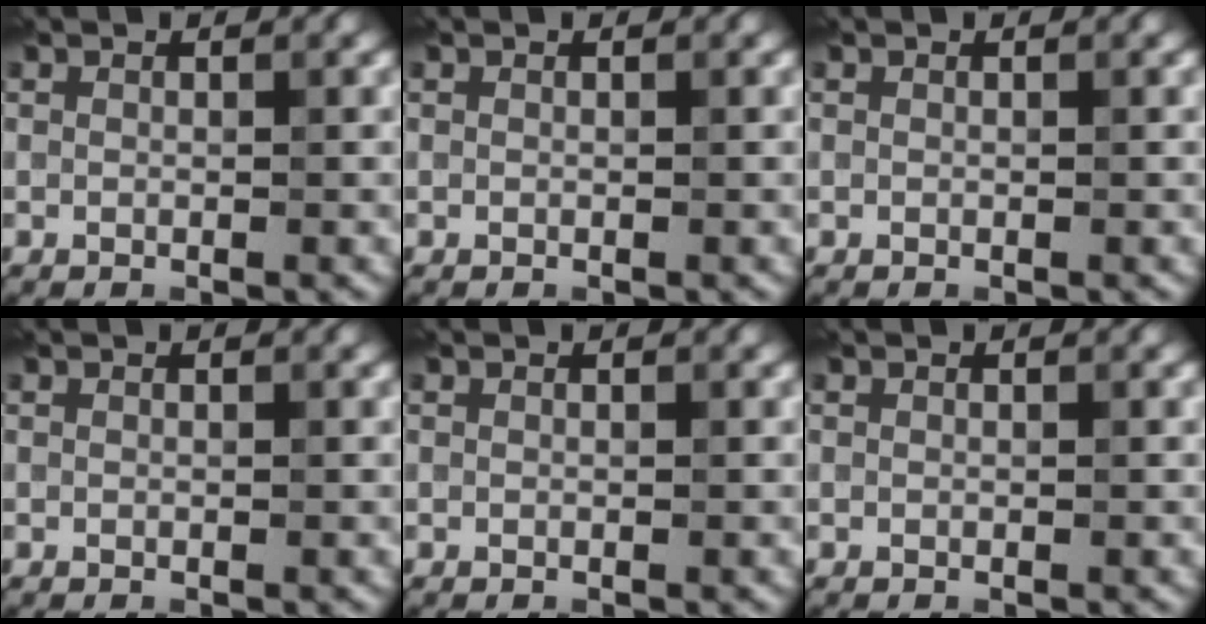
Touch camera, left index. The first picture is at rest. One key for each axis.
{"total": 0.0}
{"total": 0.0}
{"total": 0.0}
{"total": 0.0}
{"total": 0.0}